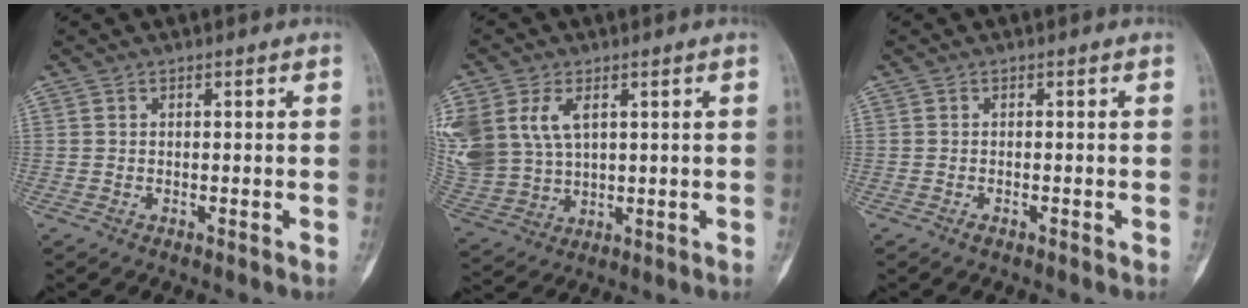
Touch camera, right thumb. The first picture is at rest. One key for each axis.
{"total": 16.5, "fx": 5.2, "fy": 11.3, "fz": 10.8, "tx": -0.266, "ty": 0.003, "tz": 0.119}
{"total": 0.8, "fx": -0.5, "fy": 0.3, "fz": 0.5, "tx": -0.009, "ty": 0.000, "tz": -0.010}